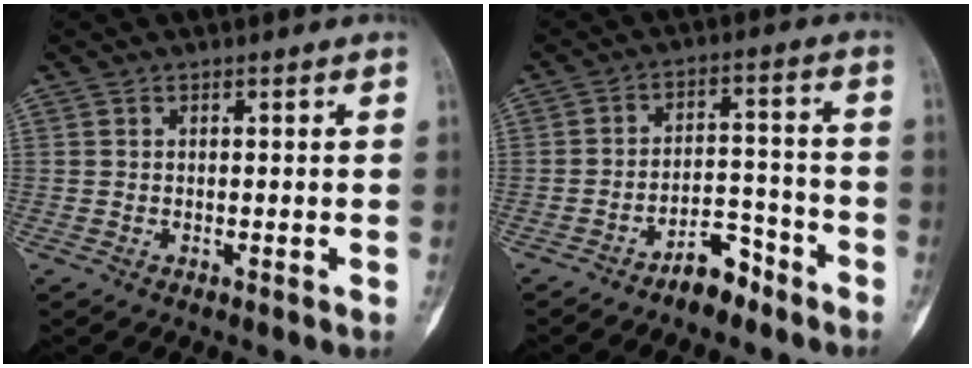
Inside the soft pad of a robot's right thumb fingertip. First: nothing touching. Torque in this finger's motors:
{"motor_torque": [0.95, 0.18, 0.69, -0.88, 0.09]}